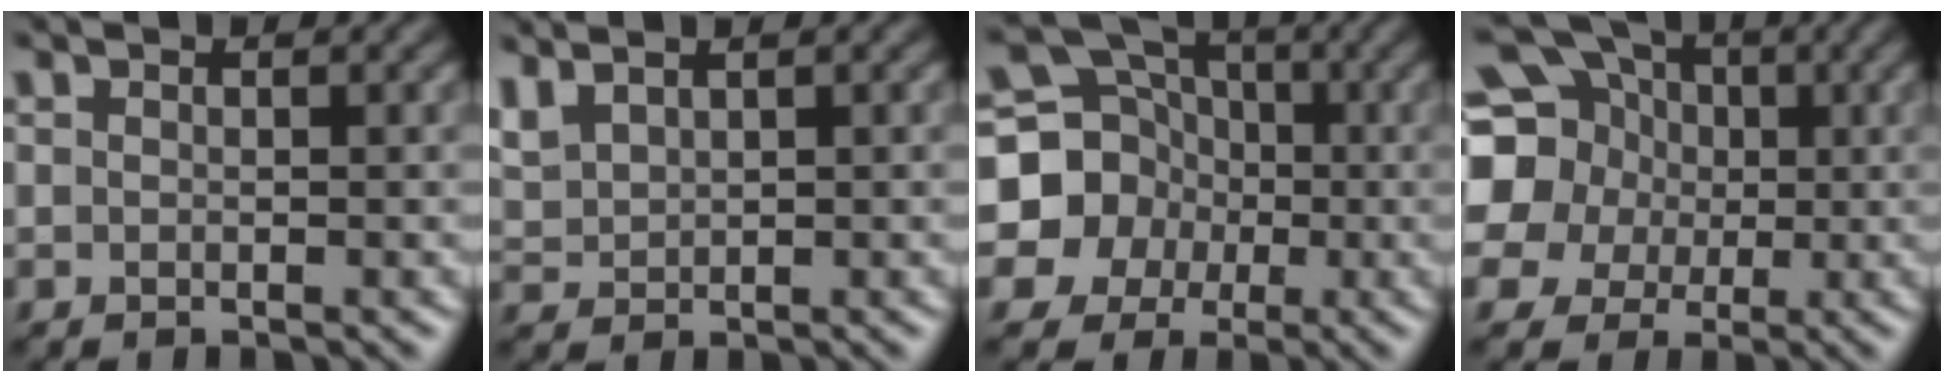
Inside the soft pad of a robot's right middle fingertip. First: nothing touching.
{"total": 2.7, "force": [1.9, 1.4, 1.4], "torque": [-0.046, 0.008, 0.045]}
{"total": 8.0, "force": [-1.0, 7.6, 2.3], "torque": [-0.045, 0.021, -0.042]}
{"total": 14.2, "force": [3.5, 12.4, 6.0], "torque": [-0.166, 0.035, 0.051]}